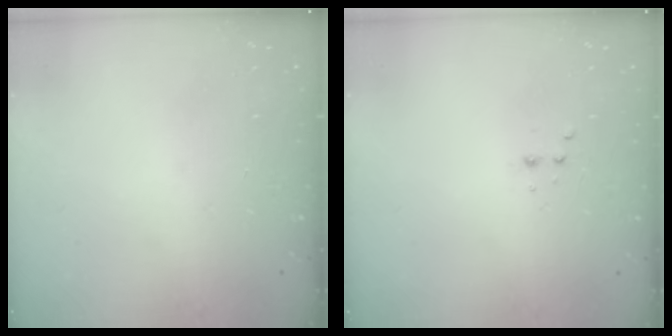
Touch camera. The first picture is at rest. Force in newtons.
{"total": 2.5, "press": 2.4, "slide": 0.5}